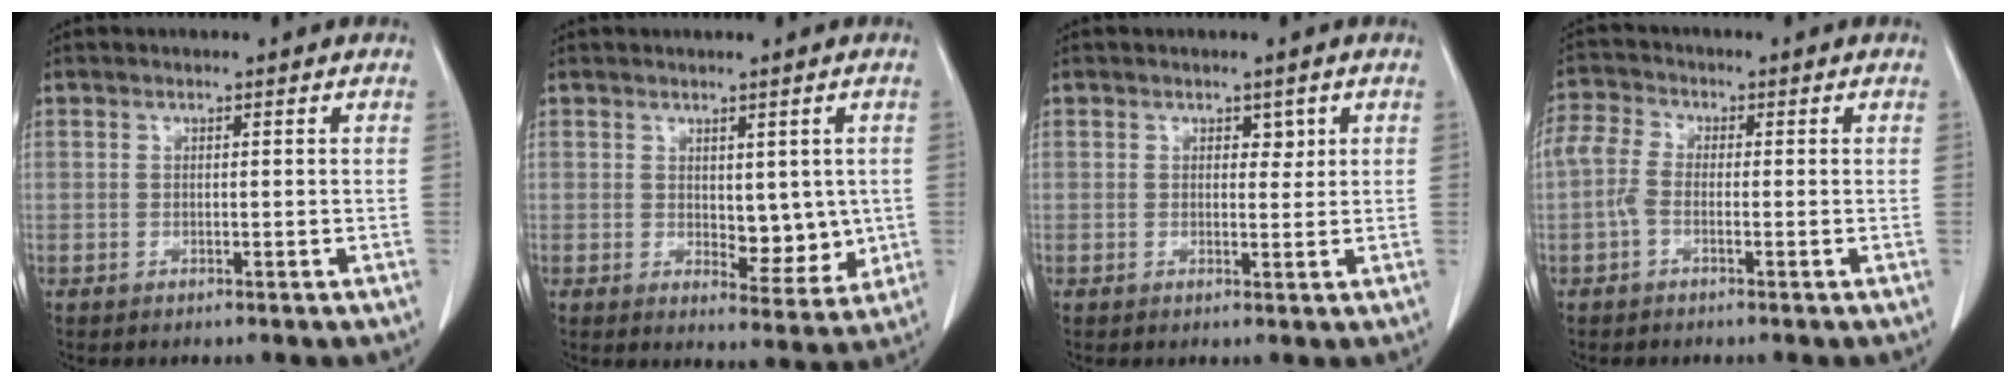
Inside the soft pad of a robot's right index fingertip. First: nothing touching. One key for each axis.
{"total": 6.4, "fx": 0.3, "fy": 3.4, "fz": 5.4, "tx": -0.055, "ty": -0.011, "tz": 0.017}
{"total": 1.6, "fx": 0.8, "fy": 1.1, "fz": 0.9, "tx": -0.006, "ty": -0.003, "tz": 0.010}
{"total": 4.1, "fx": -0.9, "fy": 2.3, "fz": 3.3, "tx": -0.088, "ty": 0.018, "tz": -0.027}